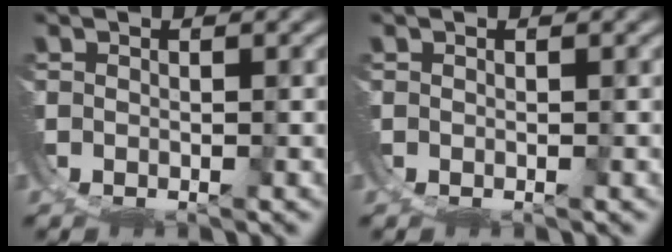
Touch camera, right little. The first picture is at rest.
{"total": 0.0}